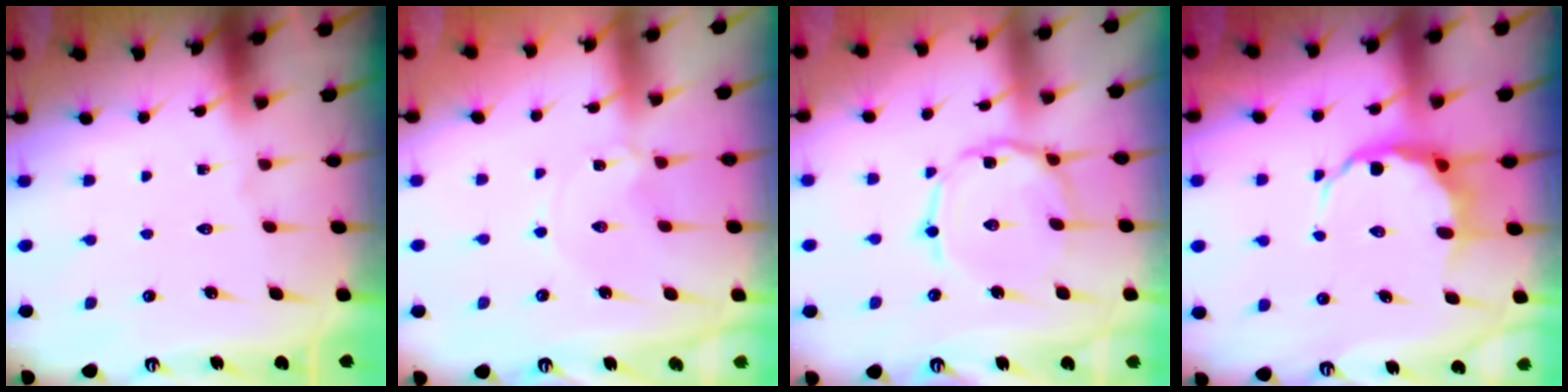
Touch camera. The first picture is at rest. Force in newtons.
{"total": 0.0}
{"total": 5.9, "press": 5.9, "slide": 0.3}
{"total": 6.2, "press": 6.0, "slide": 1.6}